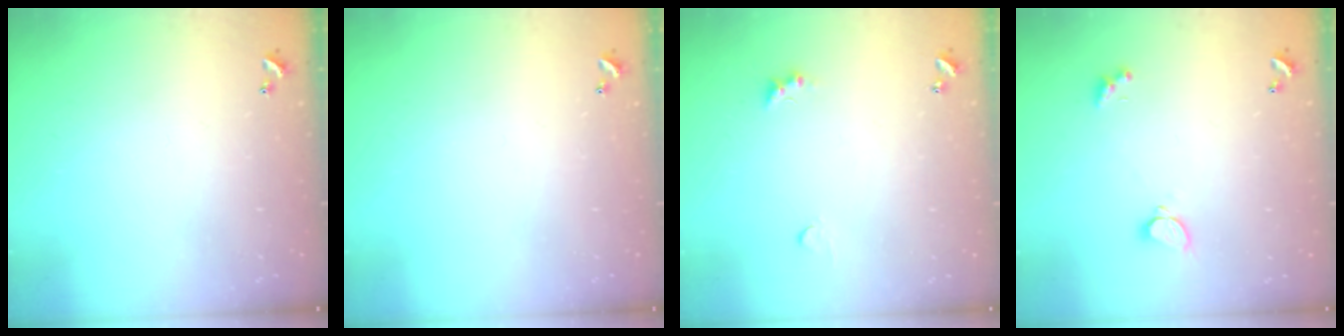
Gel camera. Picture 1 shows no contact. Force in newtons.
{"total": 0.0}
{"total": 3.7, "press": 3.6, "slide": 0.5}
{"total": 1.6, "press": 1.6, "slide": 0.5}